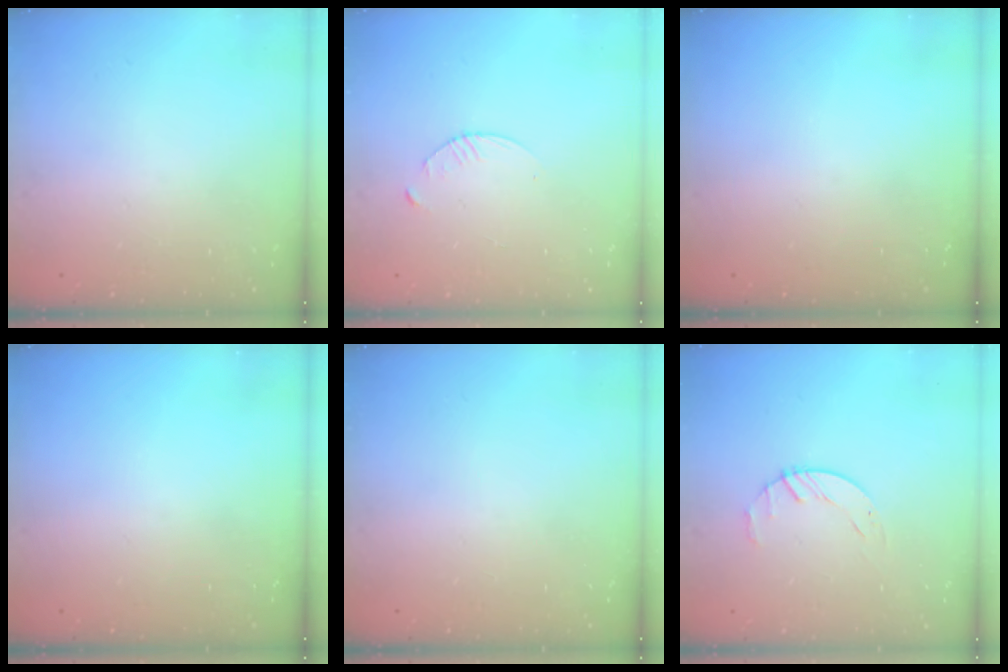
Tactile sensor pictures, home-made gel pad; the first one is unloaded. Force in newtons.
{"total": 3.8, "press": 3.7, "slide": 0.5}
{"total": 0.0}
{"total": 0.0}
{"total": 0.0}
{"total": 2.1, "press": 2.1, "slide": 0.3}